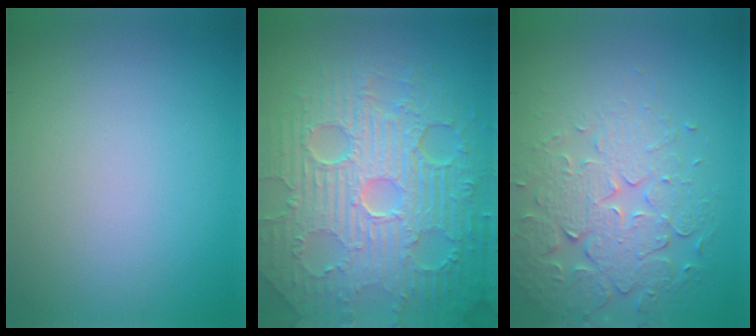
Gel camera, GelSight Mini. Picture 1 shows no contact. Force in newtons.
{"total": 11.4, "press": 7.3, "slide": 8.7}
{"total": 5.0, "press": 4.4, "slide": 2.3}